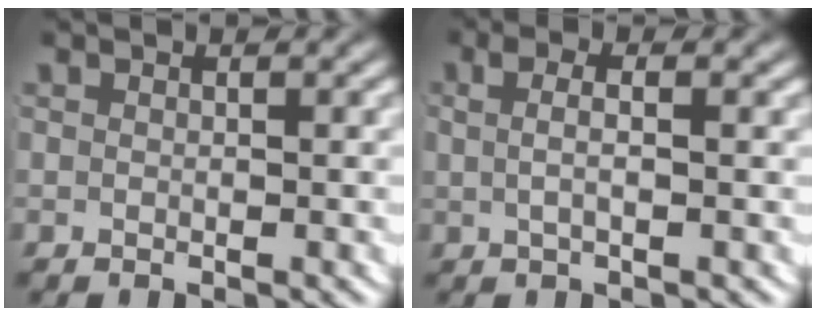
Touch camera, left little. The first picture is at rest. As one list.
[{"total": 2.2, "force": [0.3, 0.5, 2.1], "torque": [-0.036, 0.002, 0.004]}]